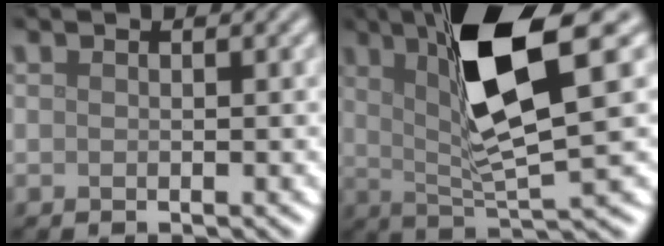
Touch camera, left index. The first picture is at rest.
{"total": 9.1, "force": [3.1, 1.8, 8.4], "torque": [-0.145, -0.002, 0.054]}